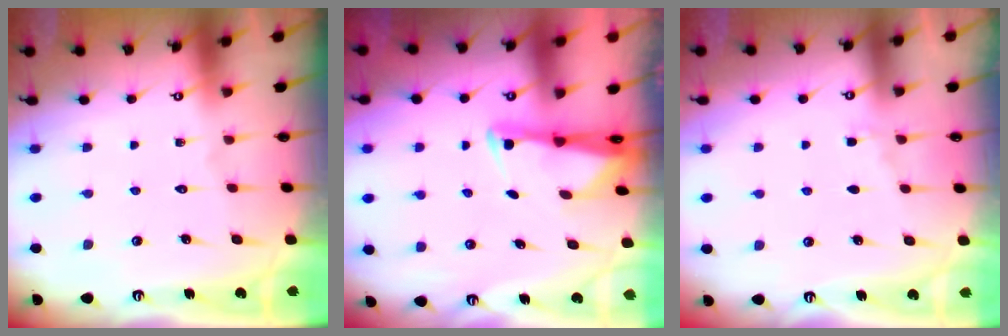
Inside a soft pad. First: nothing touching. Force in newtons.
{"total": 2.6, "press": 2.6, "slide": 0.5}
{"total": 2.8, "press": 2.7, "slide": 0.4}